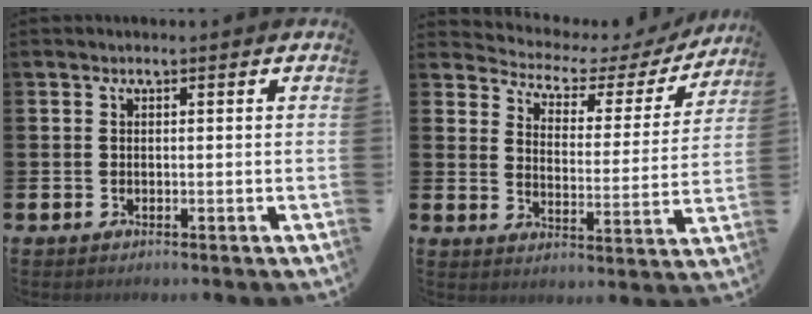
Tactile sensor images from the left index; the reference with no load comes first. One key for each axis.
{"total": 3.7, "fx": 3.1, "fy": 2.0, "fz": 0.8, "tx": -0.044, "ty": -0.023, "tz": 0.041}